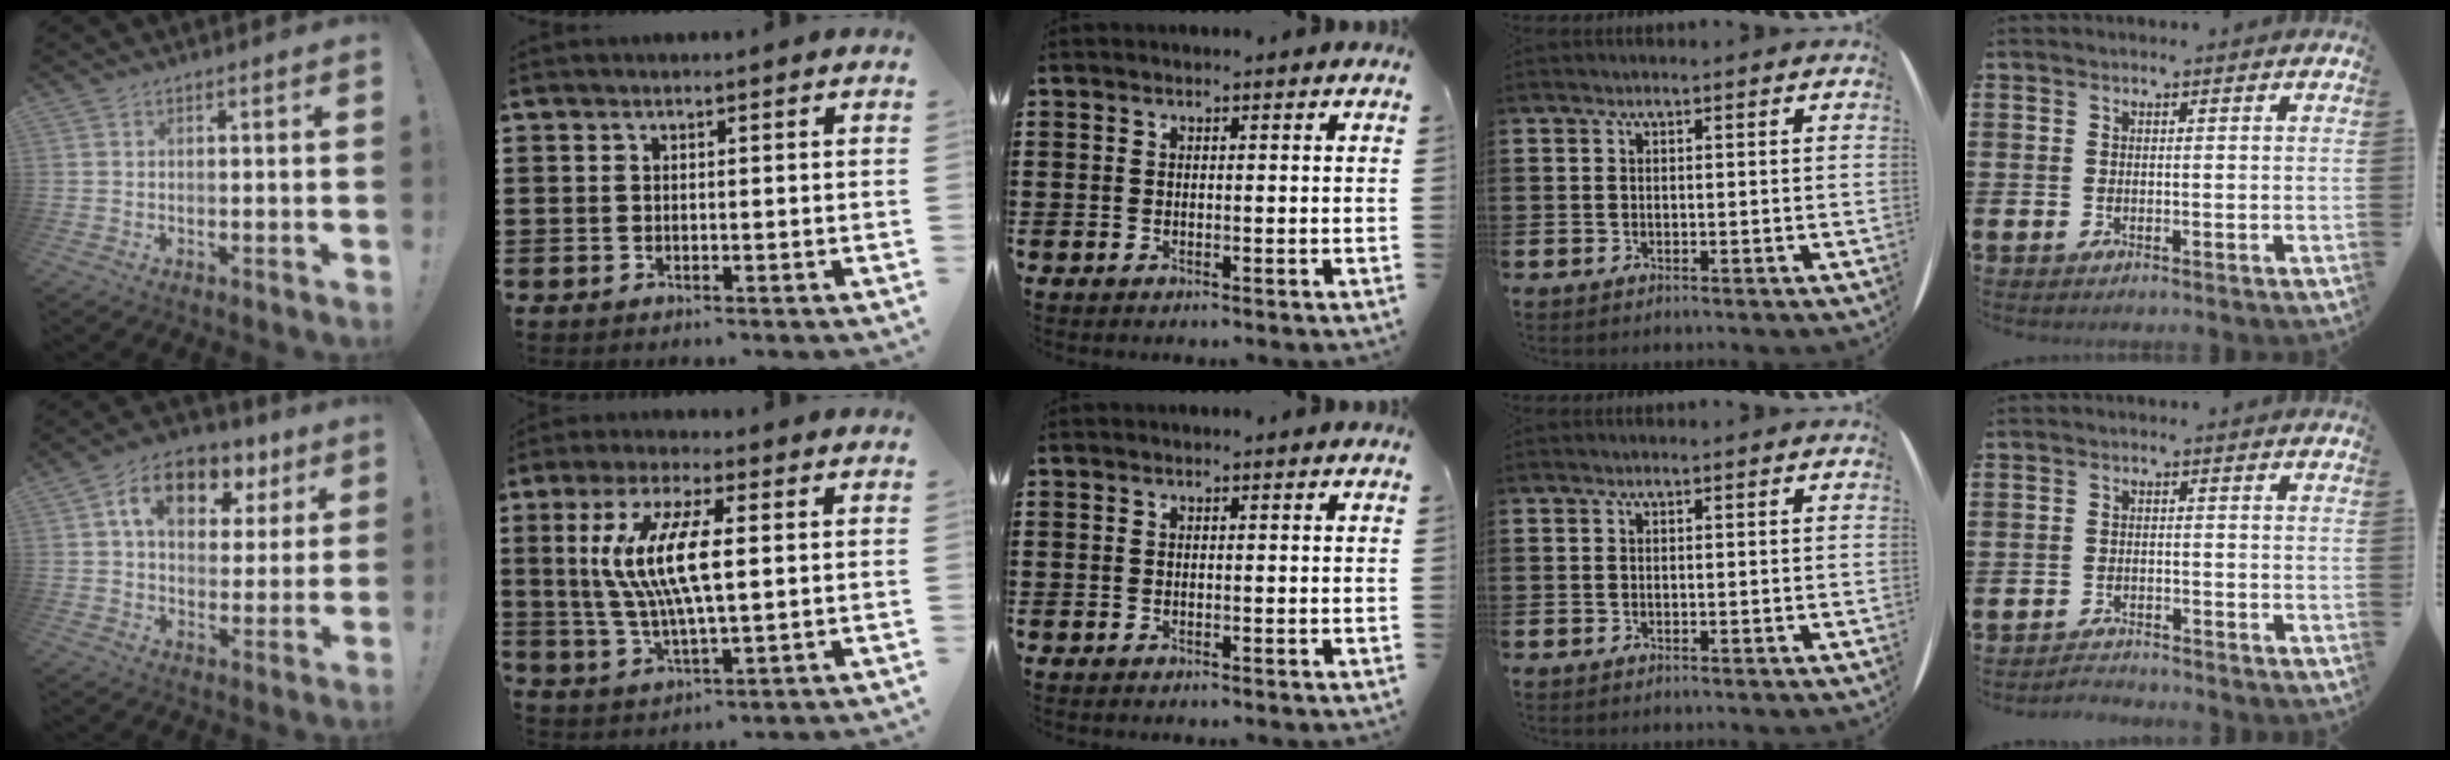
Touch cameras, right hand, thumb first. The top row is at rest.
{"thumb": {"total": 13.6, "force": [6.0, 9.0, 8.3], "torque": [-0.136, -0.016, 0.108]}, "index": {"total": 11.0, "force": [1.7, 3.1, 10.4], "torque": [-0.224, -0.003, 0.022]}, "little": {"total": 1.7, "force": [-1.7, 0.0, -0.2], "torque": [-0.002, 0.005, -0.038]}}